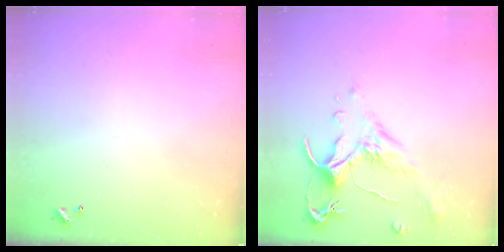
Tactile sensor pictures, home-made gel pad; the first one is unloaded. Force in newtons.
{"total": 1.5, "press": 1.0, "slide": 1.1}